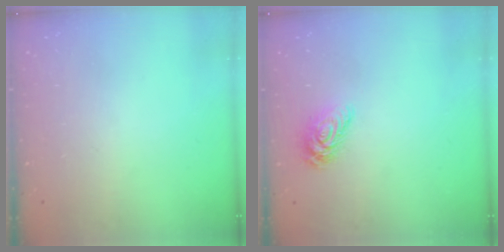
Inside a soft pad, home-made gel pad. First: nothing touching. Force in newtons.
{"total": 9.4, "press": 9.4, "slide": 0.6}